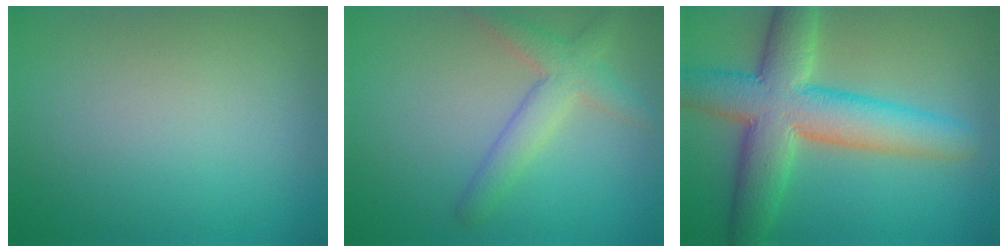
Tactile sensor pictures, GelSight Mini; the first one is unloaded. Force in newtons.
{"total": 3.6, "press": 3.6, "slide": 0.1}
{"total": 9.6, "press": 9.6, "slide": 0.6}